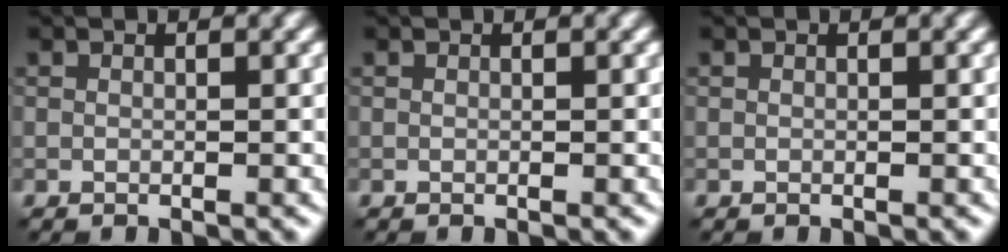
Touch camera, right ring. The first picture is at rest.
{"total": 0.0}
{"total": 0.0}